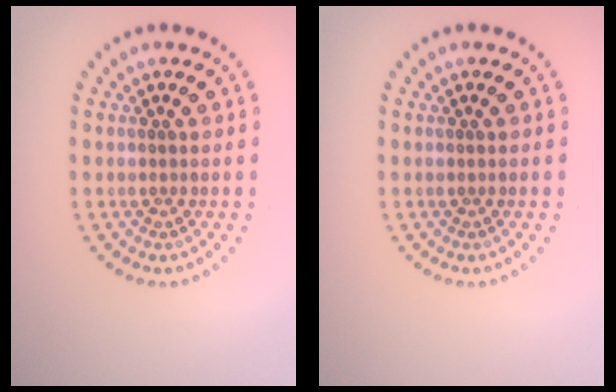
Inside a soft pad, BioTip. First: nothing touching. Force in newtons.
{"total": 0.0}